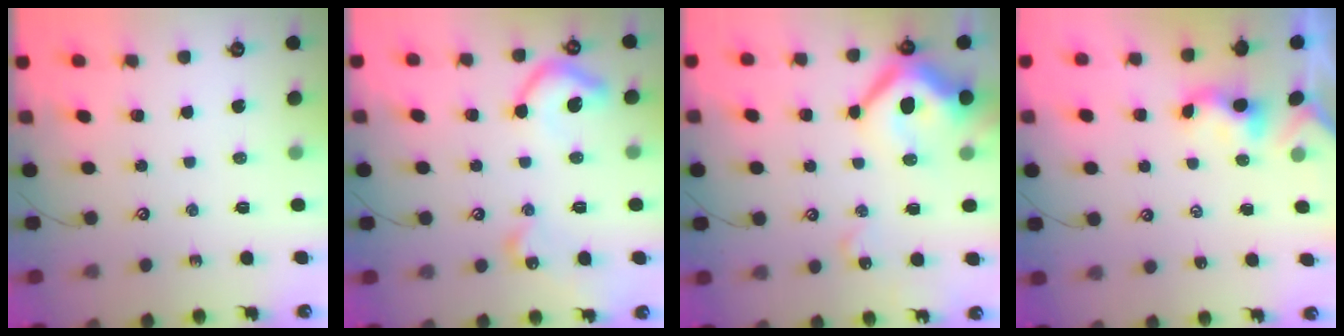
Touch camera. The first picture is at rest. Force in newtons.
{"total": 11.1, "press": 11.0, "slide": 0.9}
{"total": 15.0, "press": 14.9, "slide": 1.6}
{"total": 0.5, "press": 0.4, "slide": 0.4}